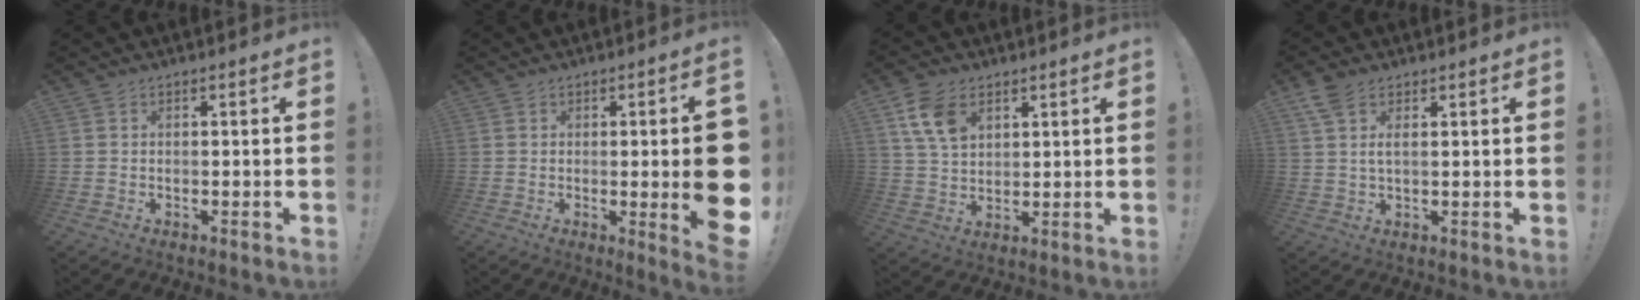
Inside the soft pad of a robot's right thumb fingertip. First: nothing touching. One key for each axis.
{"total": 11.4, "fx": -1.1, "fy": 1.1, "fz": 11.3, "tx": -0.142, "ty": -0.014, "tz": -0.013}
{"total": 10.0, "fx": 4.7, "fy": 6.7, "fz": 5.9, "tx": -0.100, "ty": -0.012, "tz": 0.090}
{"total": 4.3, "fx": 2.4, "fy": 1.8, "fz": 3.1, "tx": -0.063, "ty": -0.003, "tz": 0.045}